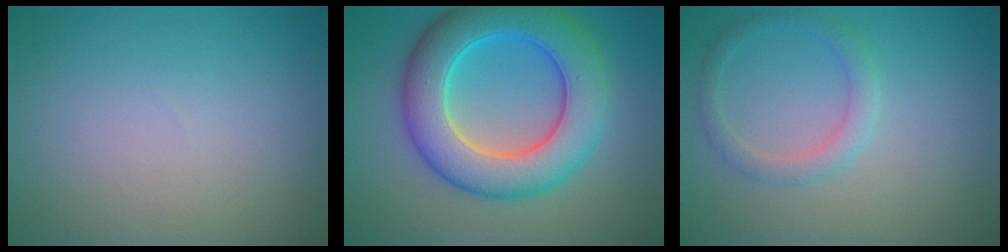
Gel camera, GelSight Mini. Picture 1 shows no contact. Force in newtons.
{"total": 9.4, "press": 9.4, "slide": 0.1}
{"total": 2.0, "press": 2.0, "slide": 0.1}